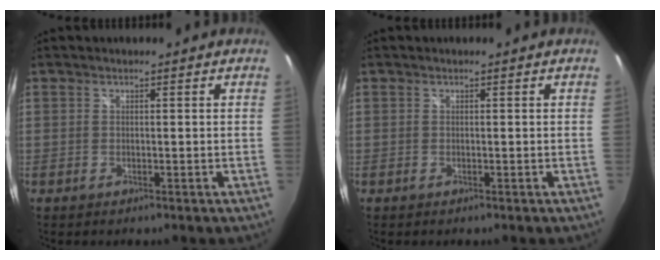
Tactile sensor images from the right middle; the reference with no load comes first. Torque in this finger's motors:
{"motor_torque": [0.03, 0.03, -0.01, 0.00]}